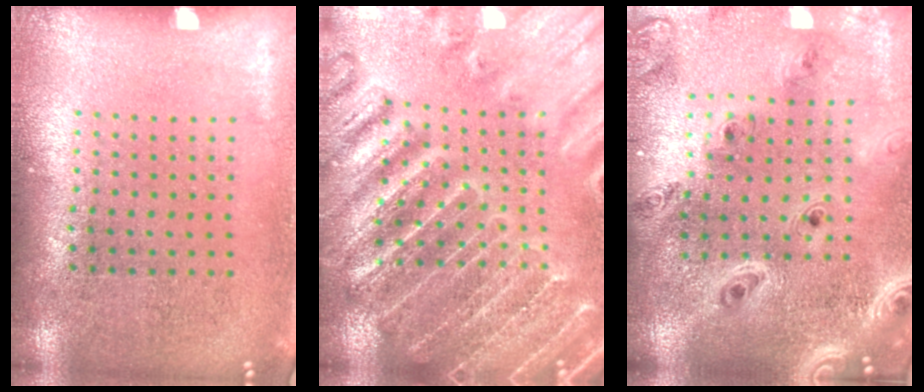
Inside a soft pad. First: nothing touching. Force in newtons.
{"total": 3.9, "press": 3.7, "slide": 1.1}
{"total": 2.5, "press": 2.2, "slide": 1.1}